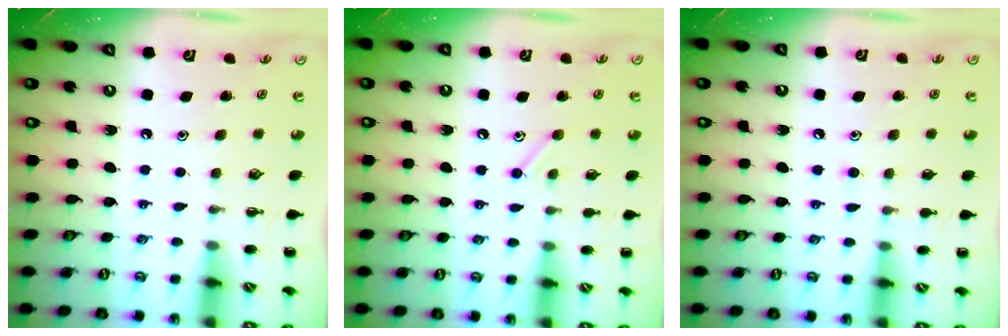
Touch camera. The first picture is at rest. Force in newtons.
{"total": 6.7, "press": 6.5, "slide": 1.6}
{"total": 5.2, "press": 4.9, "slide": 1.6}